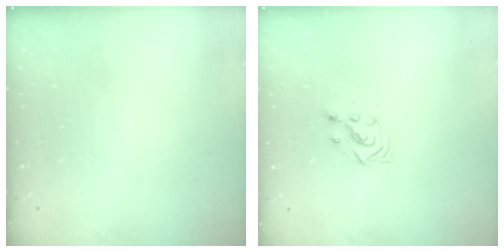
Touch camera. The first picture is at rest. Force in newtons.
{"total": 2.9, "press": 2.9, "slide": 0.3}